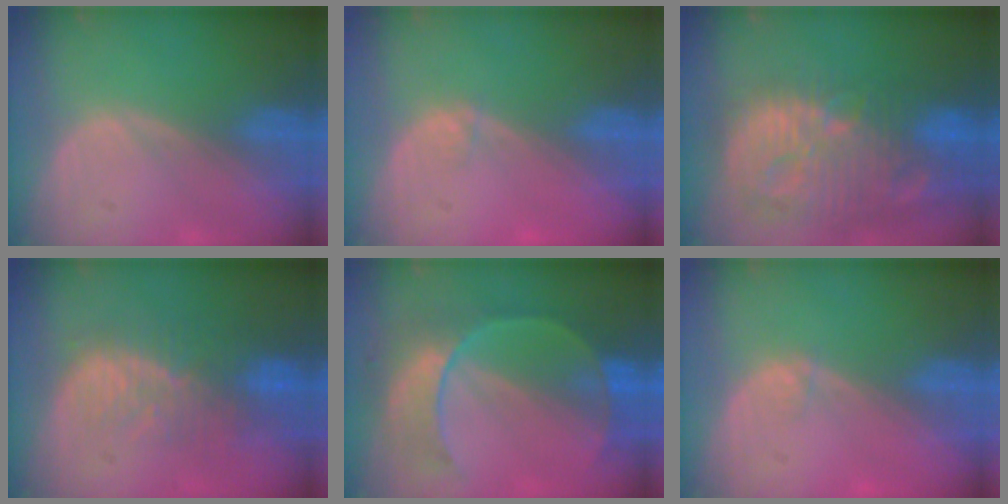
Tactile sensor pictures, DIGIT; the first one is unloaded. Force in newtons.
{"total": 0.5, "press": 0.5, "slide": 0.2}
{"total": 14.5, "press": 12.7, "slide": 7.1}
{"total": 10.1, "press": 8.5, "slide": 5.5}
{"total": 8.4, "press": 8.2, "slide": 2.1}
{"total": 0.5, "press": 0.5, "slide": 0.2}